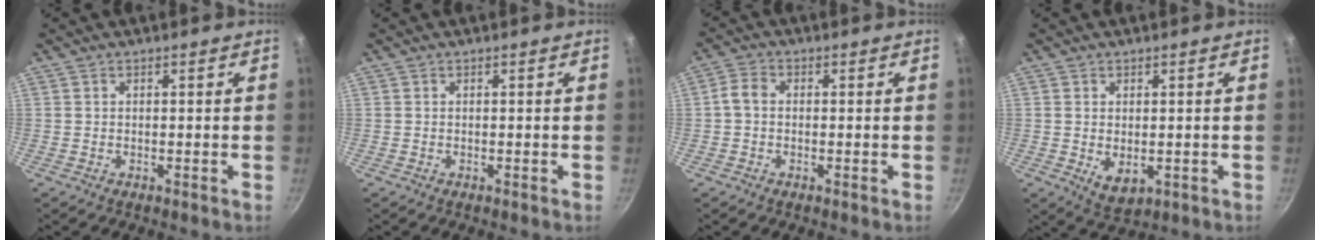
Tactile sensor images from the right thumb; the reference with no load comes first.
{"total": 0.0}
{"total": 2.9, "force": [-0.3, 2.2, 1.9], "torque": [-0.043, 0.013, -0.015]}
{"total": 4.8, "force": [-0.4, 3.0, 3.7], "torque": [-0.058, -0.016, 0.001]}